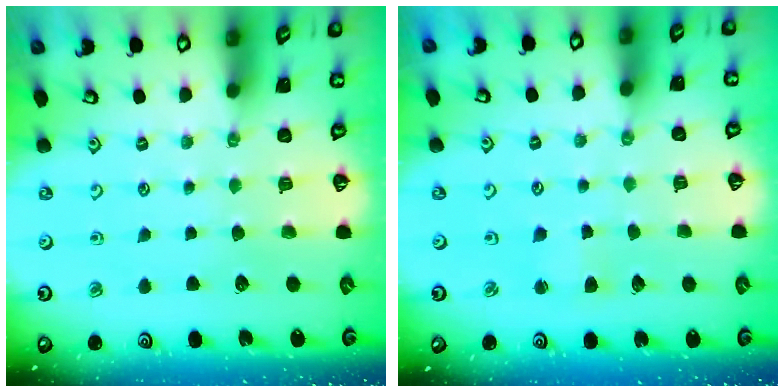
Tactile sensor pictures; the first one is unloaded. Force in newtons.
{"total": 2.9, "press": 2.9, "slide": 0.3}